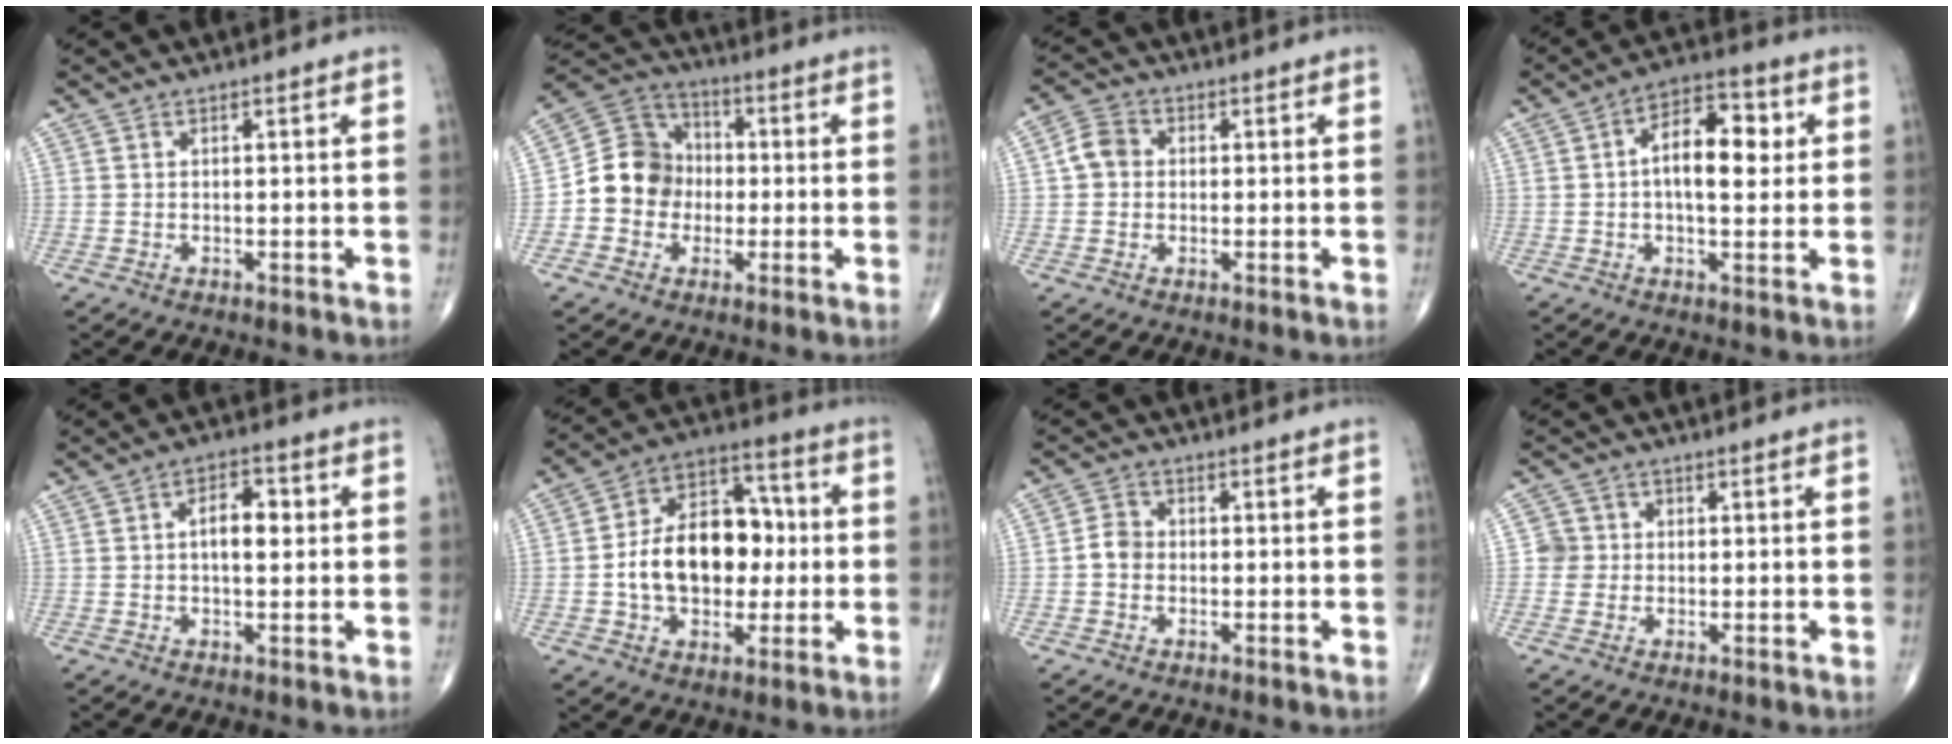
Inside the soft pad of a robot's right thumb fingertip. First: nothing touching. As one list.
[{"total": 11.1, "force": [-1.5, 10.0, 4.6], "torque": [-0.050, 0.036, -0.038]}, {"total": 4.6, "force": [0.2, 4.0, 2.3], "torque": [-0.035, 0.012, -0.004]}, {"total": 10.8, "force": [1.4, 5.7, 9.1], "torque": [-0.125, 0.017, 0.015]}, {"total": 5.9, "force": [0.7, 3.0, 5.0], "torque": [-0.070, 0.009, 0.004]}, {"total": 20.3, "force": [-0.4, 13.8, 14.9], "torque": [-0.203, 0.038, -0.003]}, {"total": 3.3, "force": [-0.6, 2.7, 1.6], "torque": [-0.020, 0.011, -0.017]}, {"total": 3.4, "force": [0.0, 3.4, 0.3], "torque": [0.023, 0.009, -0.006]}]